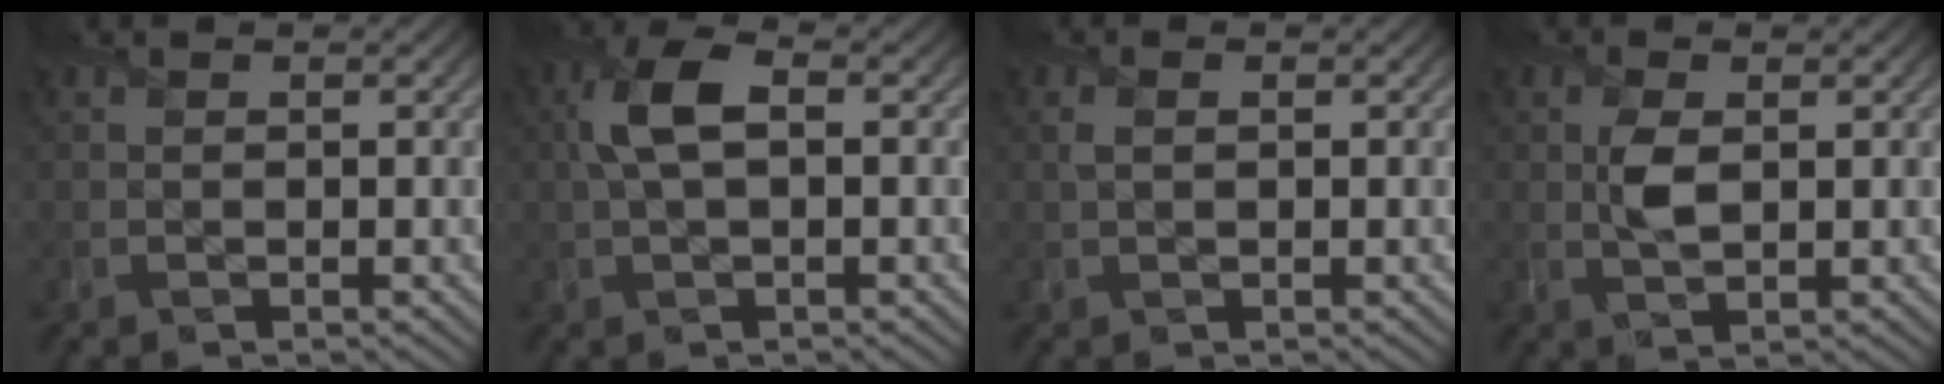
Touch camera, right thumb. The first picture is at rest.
{"total": 5.3, "force": [0.8, 2.5, 4.6], "torque": [-0.110, 0.011, 0.012]}
{"total": 1.2, "force": [0.4, 0.7, 0.9], "torque": [-0.024, 0.001, 0.005]}
{"total": 2.3, "force": [0.8, 1.0, 1.9], "torque": [-0.039, 0.000, 0.017]}